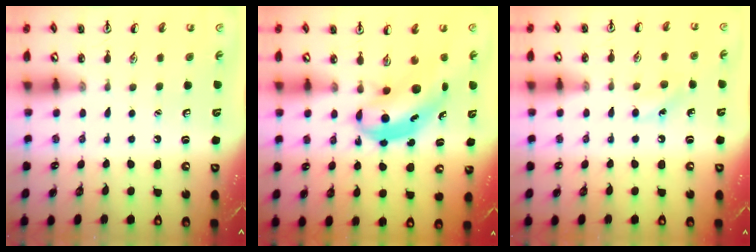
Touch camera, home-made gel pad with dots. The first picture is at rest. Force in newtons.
{"total": 5.1, "press": 4.9, "slide": 1.3}
{"total": 6.5, "press": 6.2, "slide": 1.9}